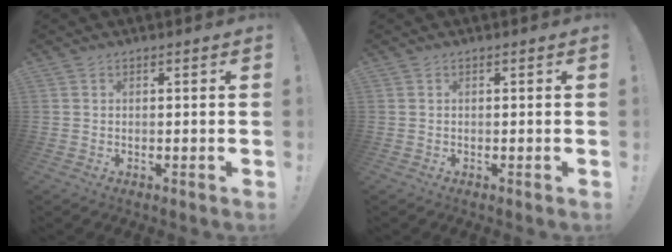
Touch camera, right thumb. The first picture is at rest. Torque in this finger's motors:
{"motor_torque": [0.00, 0.00, 0.00, 0.00, 0.00]}